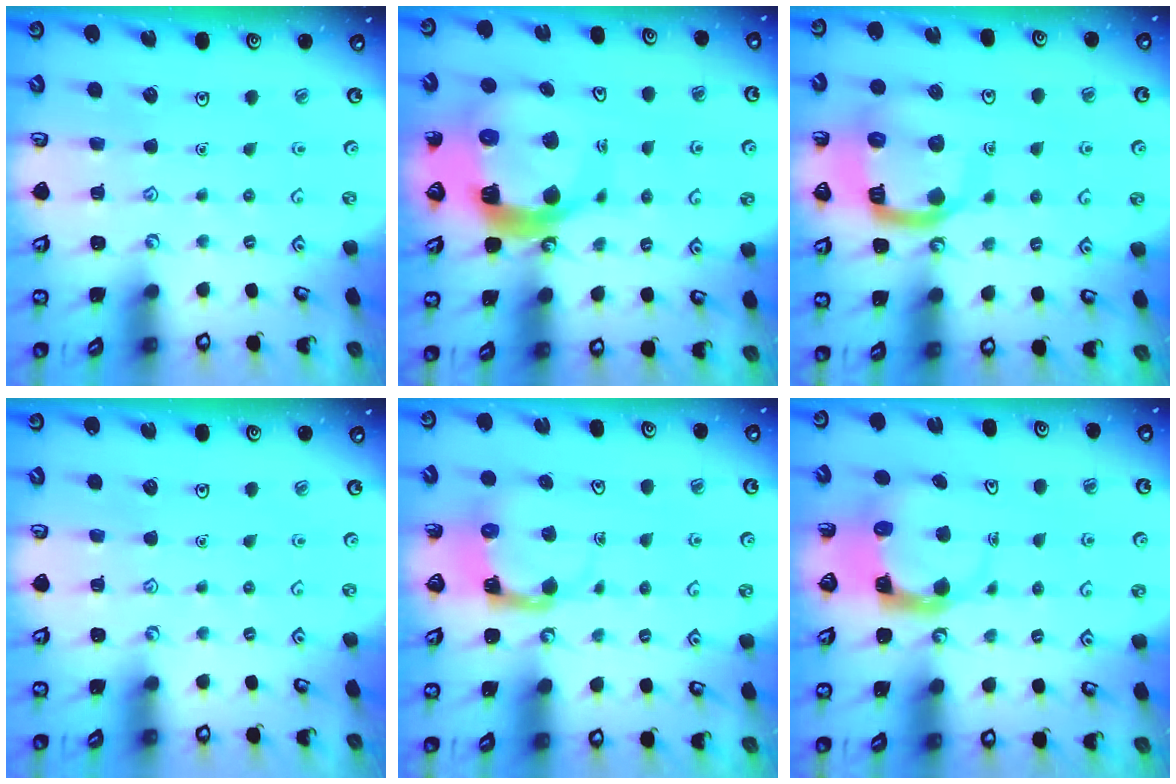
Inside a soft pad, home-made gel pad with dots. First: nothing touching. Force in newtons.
{"total": 14.2, "press": 14.1, "slide": 1.9}
{"total": 14.1, "press": 14.0, "slide": 1.6}
{"total": 0.0}
{"total": 3.9, "press": 3.9, "slide": 0.7}
{"total": 3.7, "press": 3.6, "slide": 0.5}